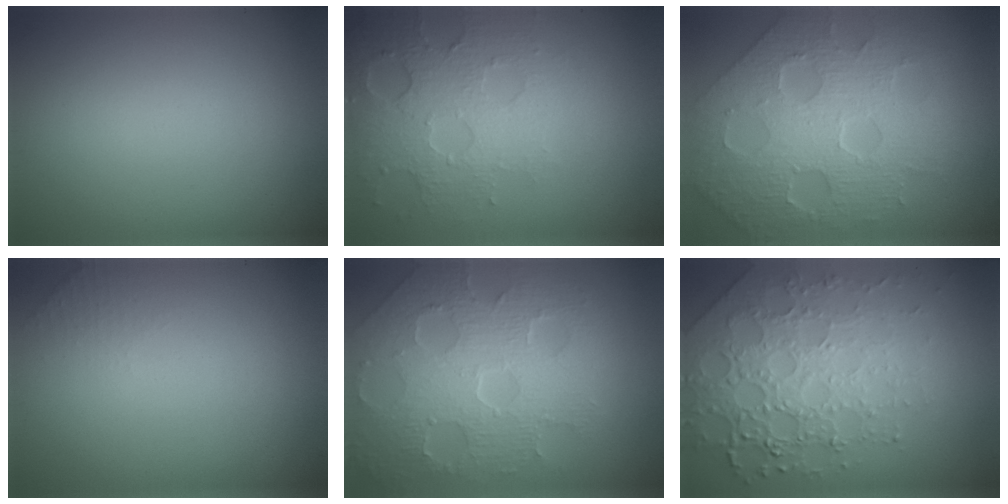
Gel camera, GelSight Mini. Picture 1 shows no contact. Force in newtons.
{"total": 4.0, "press": 4.0, "slide": 0.5}
{"total": 9.7, "press": 6.8, "slide": 6.9}
{"total": 1.0, "press": 0.9, "slide": 0.3}
{"total": 8.7, "press": 5.9, "slide": 6.4}
{"total": 7.8, "press": 5.5, "slide": 5.5}